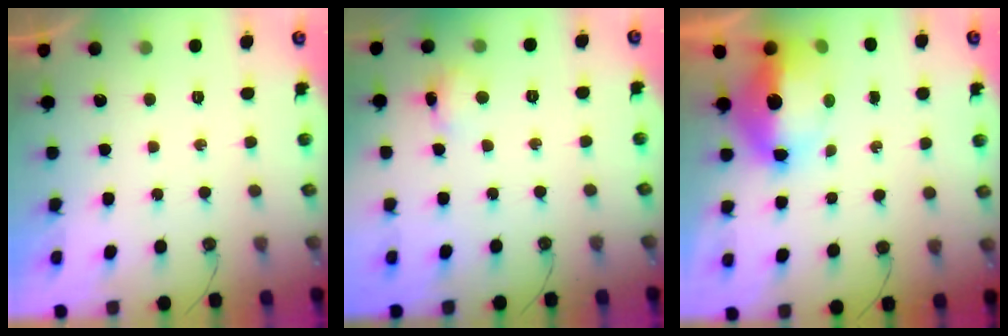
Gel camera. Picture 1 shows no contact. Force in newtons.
{"total": 2.8, "press": 2.8, "slide": 0.5}
{"total": 11.7, "press": 11.0, "slide": 4.1}